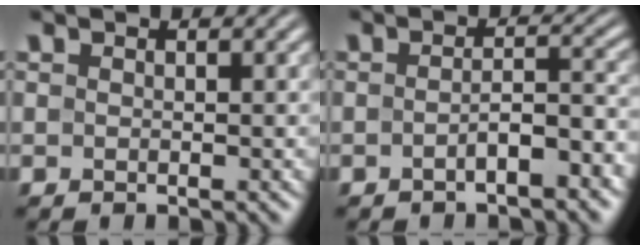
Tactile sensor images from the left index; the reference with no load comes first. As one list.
[{"total": 3.3, "force": [-1.4, 0.9, 2.8], "torque": [-0.047, 0.009, -0.026]}]